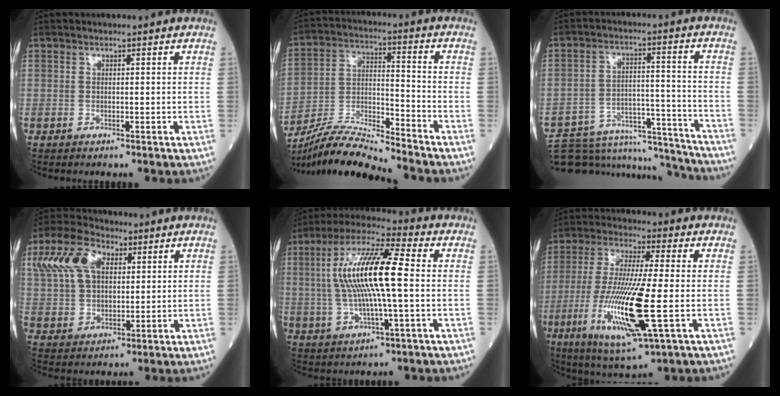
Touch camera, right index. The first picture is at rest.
{"total": 12.2, "force": [-11.6, -0.7, 3.8], "torque": [-0.076, 0.002, -0.217]}
{"total": 18.2, "force": [-17.6, 3.3, 3.6], "torque": [-0.070, 0.027, -0.253]}
{"total": 12.0, "force": [4.9, 7.1, 8.4], "torque": [-0.191, 0.033, 0.097]}
{"total": 15.0, "force": [1.0, 2.0, 14.8], "torque": [-0.297, 0.015, 0.015]}
{"total": 16.3, "force": [-4.0, 1.4, 15.7], "torque": [-0.327, -0.028, -0.070]}